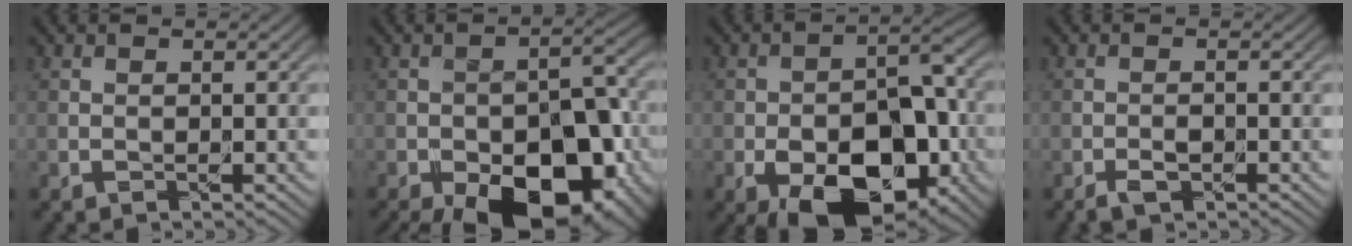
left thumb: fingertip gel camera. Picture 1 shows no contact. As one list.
[{"total": 17.7, "force": [-9.4, 9.4, 11.7], "torque": [-0.129, -0.021, -0.132]}, {"total": 15.8, "force": [-7.7, 8.6, 10.8], "torque": [-0.138, -0.016, -0.128]}, {"total": 1.6, "force": [-1.2, 0.5, 0.8], "torque": [-0.012, -0.001, -0.026]}]